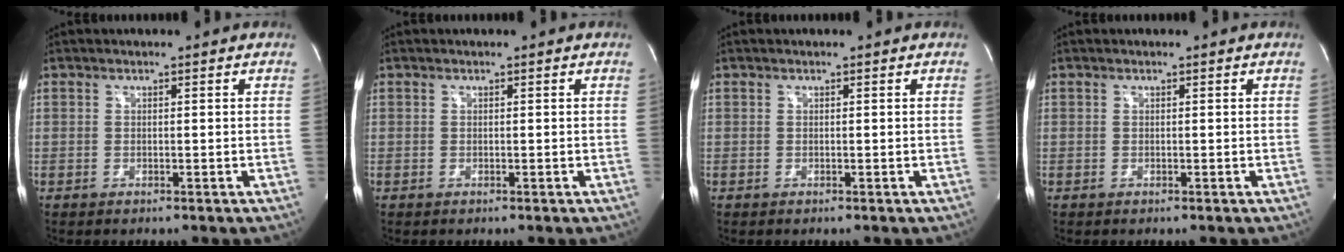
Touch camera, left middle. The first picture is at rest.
{"total": 0.0}
{"total": 0.0}
{"total": 0.0}